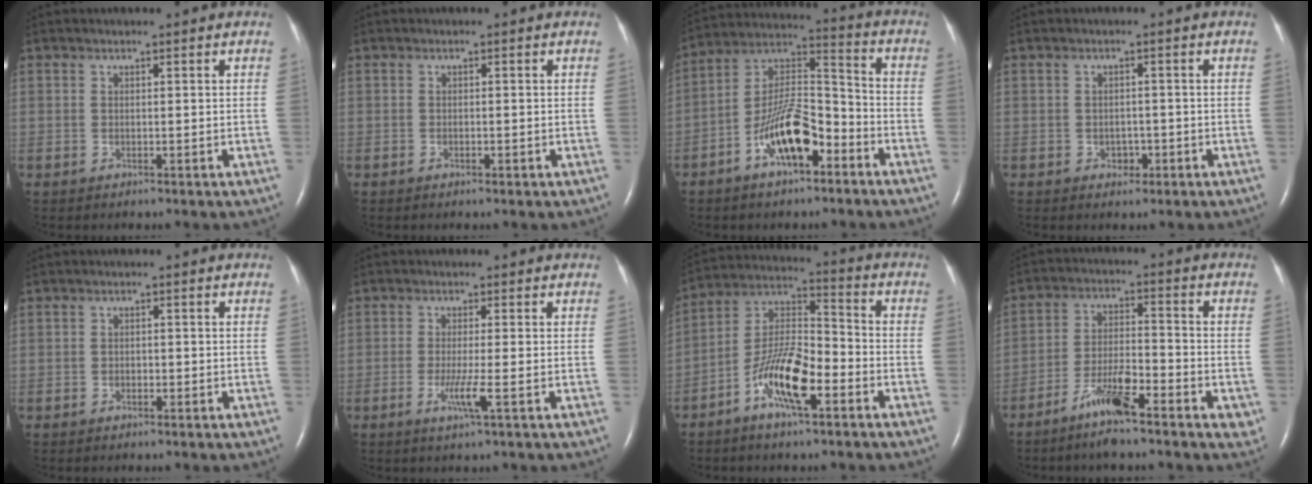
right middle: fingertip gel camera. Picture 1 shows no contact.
{"total": 0.7, "force": [-0.5, 0.3, 0.5], "torque": [-0.012, 0.000, -0.006]}
{"total": 12.3, "force": [-6.2, 4.1, 9.8], "torque": [-0.193, 0.020, -0.110]}
{"total": 1.9, "force": [-0.8, 1.5, 0.8], "torque": [-0.010, 0.004, -0.008]}
{"total": 0.8, "force": [-0.4, 0.5, 0.5], "torque": [-0.007, 0.002, -0.008]}
{"total": 3.4, "force": [-1.2, -0.5, 3.2], "torque": [-0.068, -0.011, -0.026]}
{"total": 11.6, "force": [-5.5, 3.0, 9.8], "torque": [-0.195, 0.010, -0.103]}
{"total": 9.2, "force": [-5.6, 1.7, 7.1], "torque": [-0.123, -0.006, -0.100]}